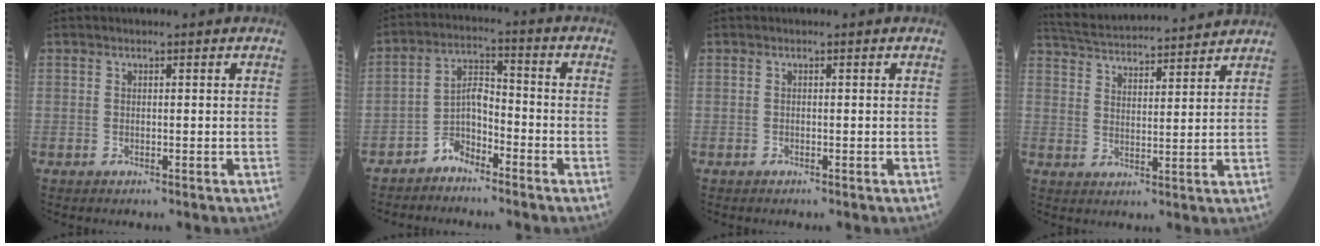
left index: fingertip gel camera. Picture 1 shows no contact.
{"total": 4.8, "force": [-3.6, 2.1, 2.3], "torque": [-0.039, 0.006, -0.075]}
{"total": 0.0}
{"total": 17.1, "force": [16.2, 1.6, 5.4], "torque": [-0.104, 0.037, 0.247]}